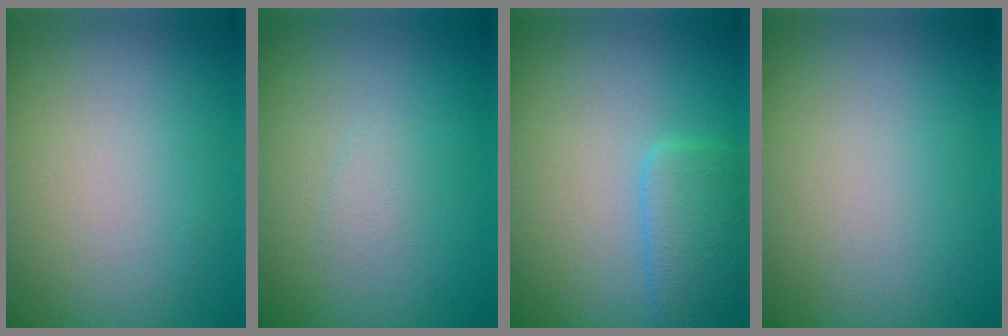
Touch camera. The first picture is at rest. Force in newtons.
{"total": 0.8, "press": 0.8, "slide": 0.1}
{"total": 3.2, "press": 3.2, "slide": 0.0}
{"total": 0.0}